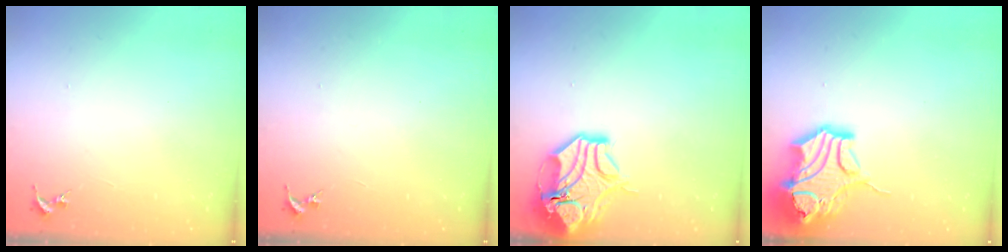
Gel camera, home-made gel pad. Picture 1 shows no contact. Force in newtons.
{"total": 0.0}
{"total": 15.1, "press": 14.9, "slide": 2.5}
{"total": 19.8, "press": 19.6, "slide": 2.6}